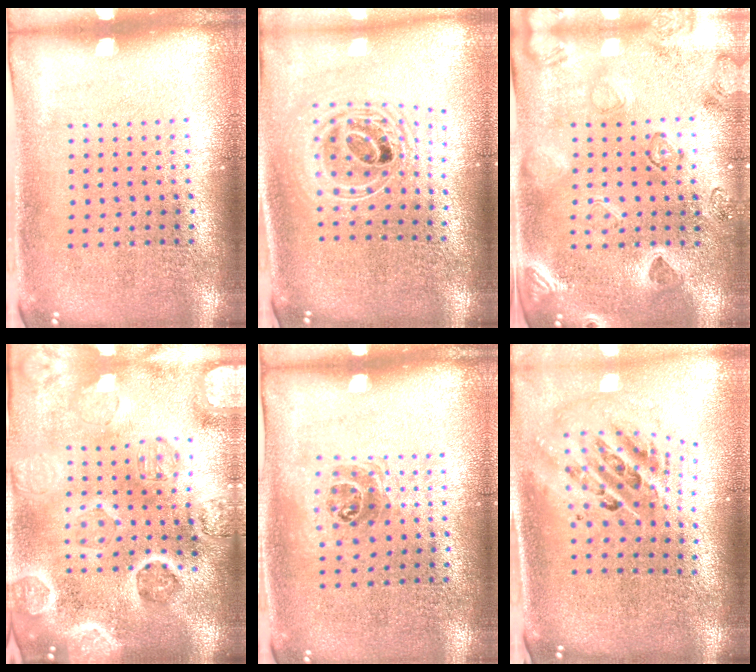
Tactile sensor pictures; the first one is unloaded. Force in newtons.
{"total": 2.3, "press": 1.8, "slide": 1.4}
{"total": 2.3, "press": 2.1, "slide": 0.8}
{"total": 4.1, "press": 3.9, "slide": 1.4}
{"total": 1.0, "press": 0.8, "slide": 0.5}
{"total": 2.7, "press": 1.8, "slide": 2.0}